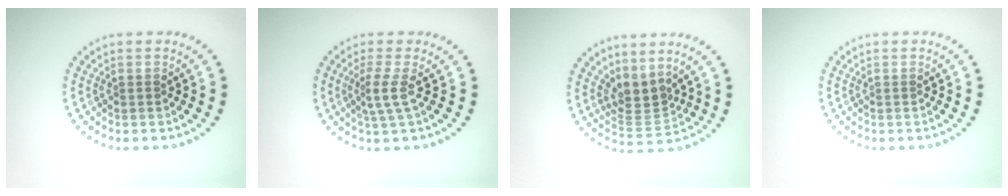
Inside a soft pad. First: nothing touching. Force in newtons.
{"total": 2.3, "press": 1.6, "slide": 1.6}
{"total": 2.8, "press": 2.0, "slide": 2.0}
{"total": 0.0}